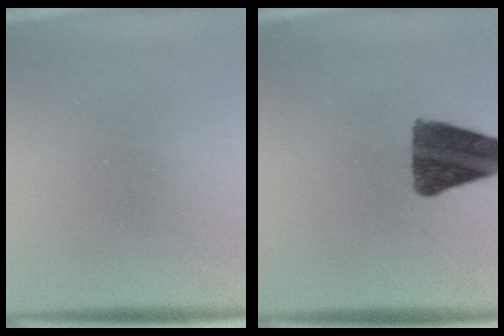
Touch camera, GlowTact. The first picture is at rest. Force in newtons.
{"total": 12.3}